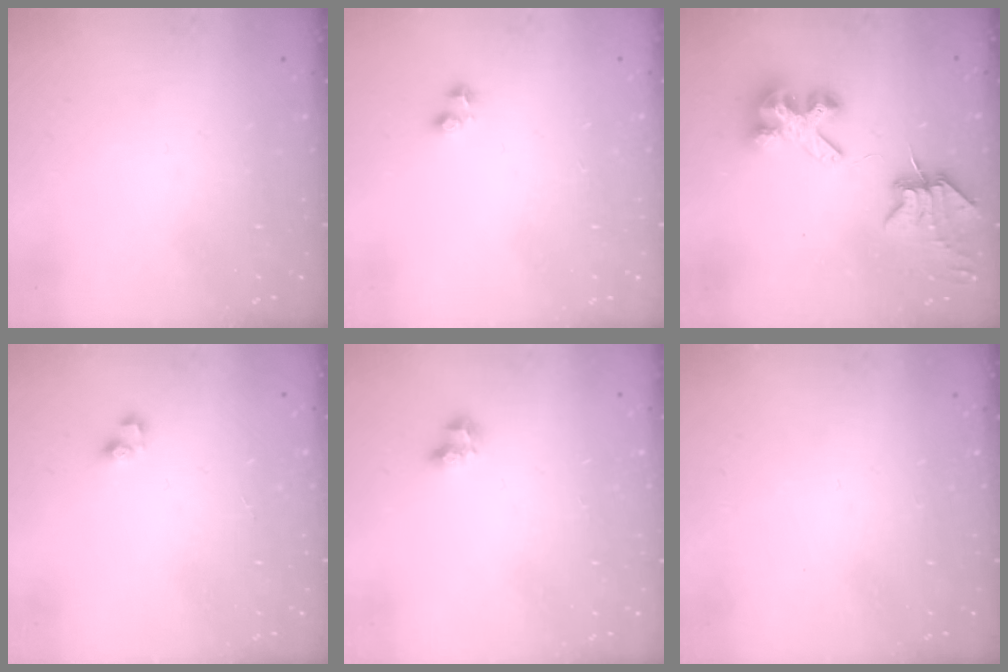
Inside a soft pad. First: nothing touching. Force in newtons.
{"total": 1.9, "press": 1.9, "slide": 0.5}
{"total": 6.7, "press": 6.7, "slide": 0.9}
{"total": 4.0, "press": 3.9, "slide": 0.5}
{"total": 2.7, "press": 2.5, "slide": 1.0}
{"total": 0.0}